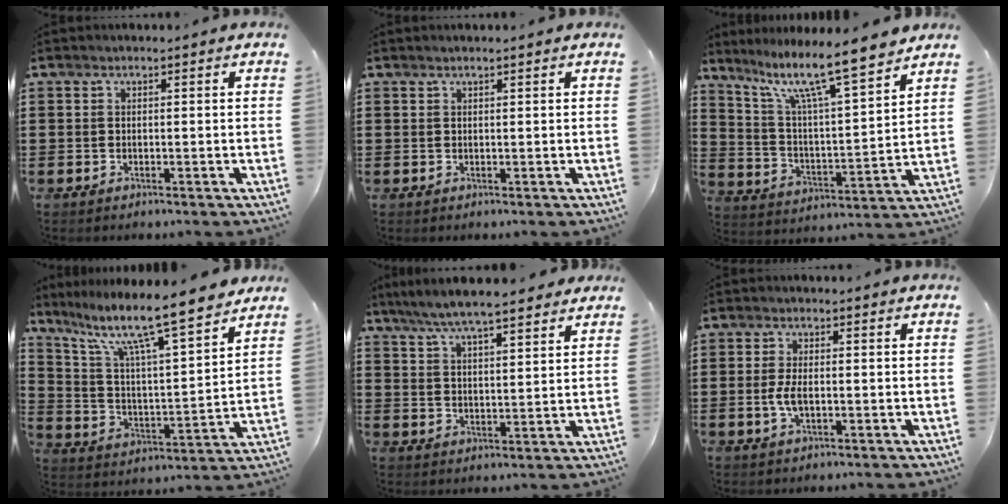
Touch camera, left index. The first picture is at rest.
{"total": 0.6, "force": [0.5, 0.0, 0.4], "torque": [-0.008, 0.000, 0.009]}
{"total": 11.7, "force": [9.1, 1.3, 7.2], "torque": [-0.152, -0.054, 0.150]}
{"total": 12.3, "force": [9.6, 1.4, 7.5], "torque": [-0.169, -0.058, 0.159]}
{"total": 6.4, "force": [5.7, 0.6, 2.7], "torque": [-0.073, -0.018, 0.102]}
{"total": 3.3, "force": [-0.4, 1.3, 3.0], "torque": [-0.069, -0.004, -0.010]}